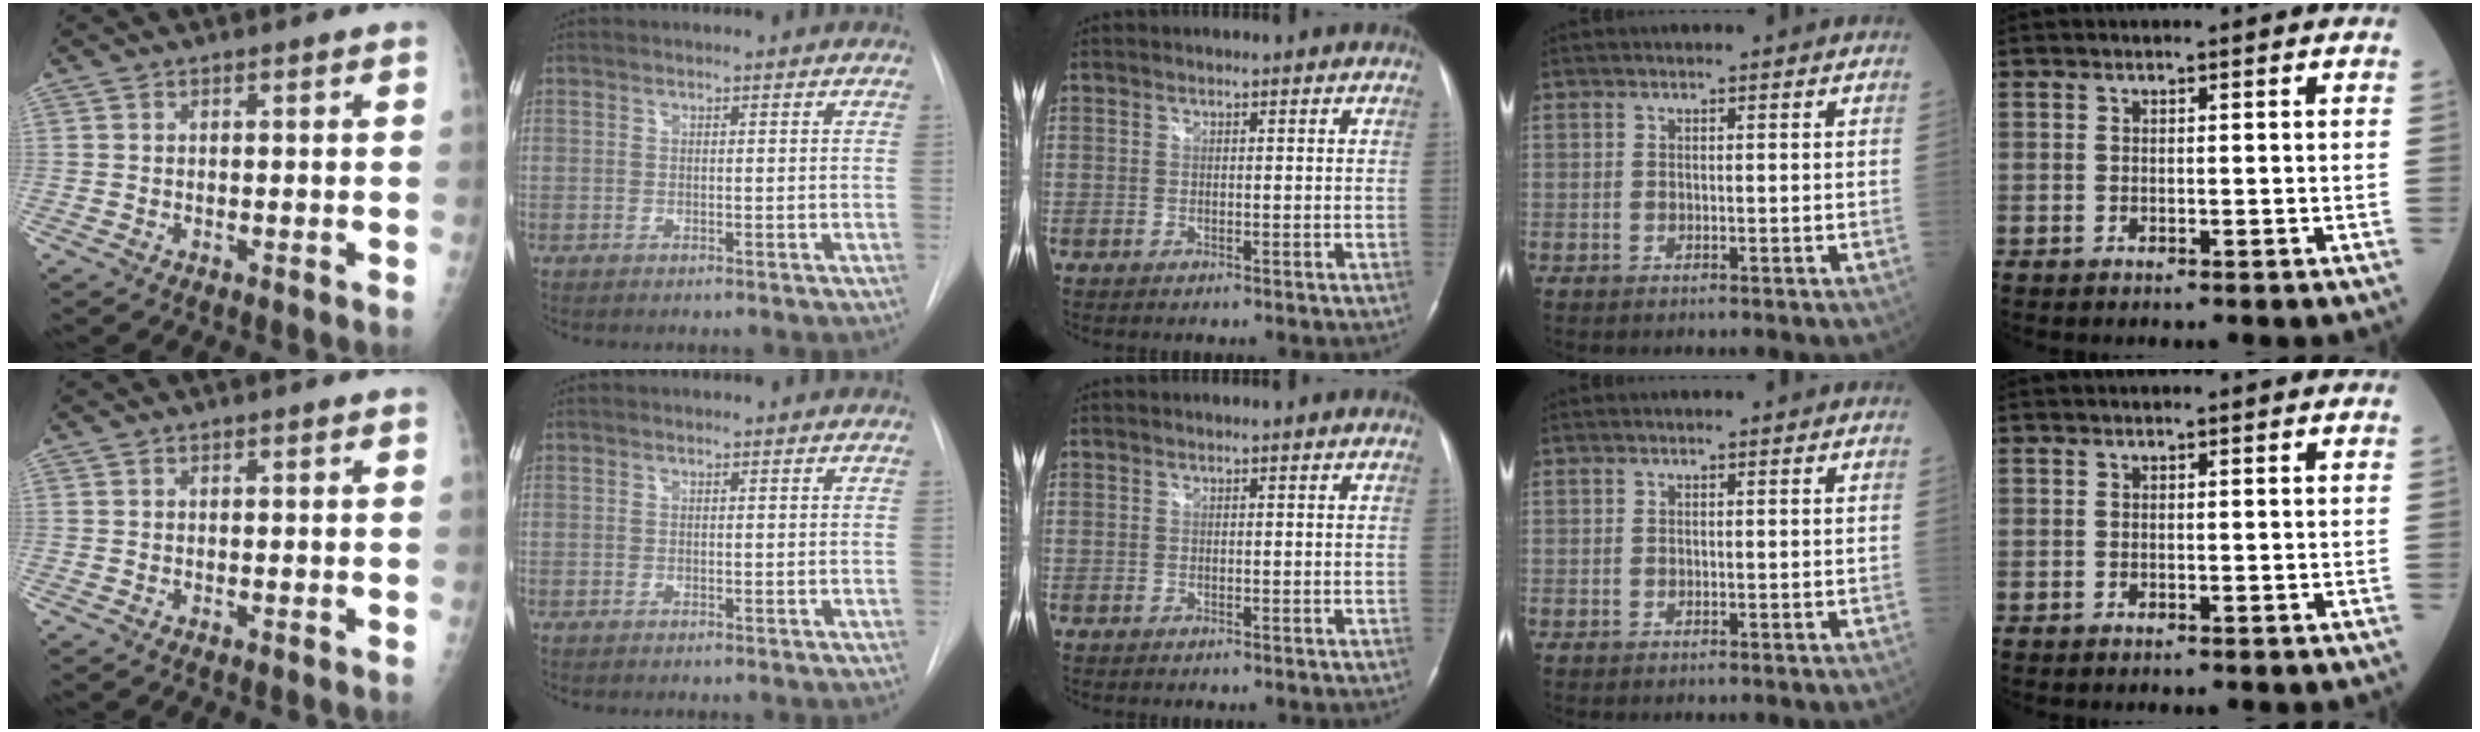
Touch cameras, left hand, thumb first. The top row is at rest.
{}